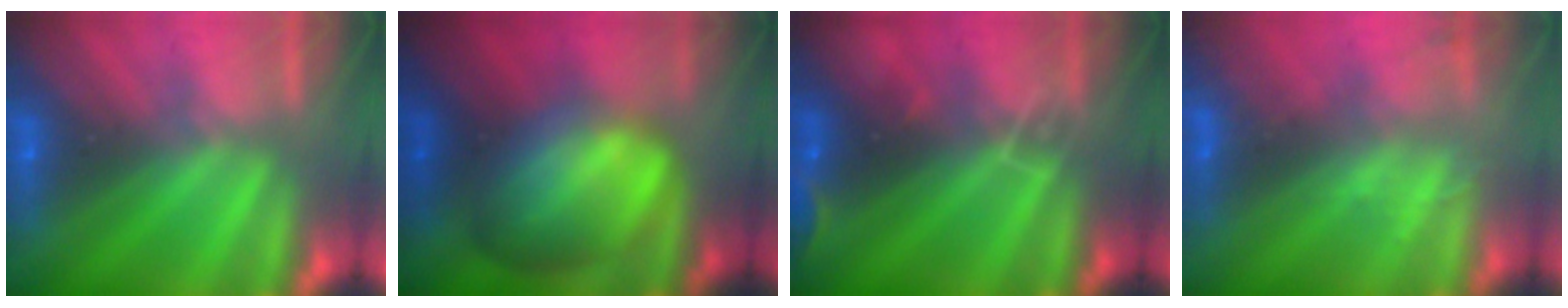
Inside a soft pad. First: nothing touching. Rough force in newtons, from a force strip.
{"total": 9.8}
{"total": 2.9}
{"total": 2.1}